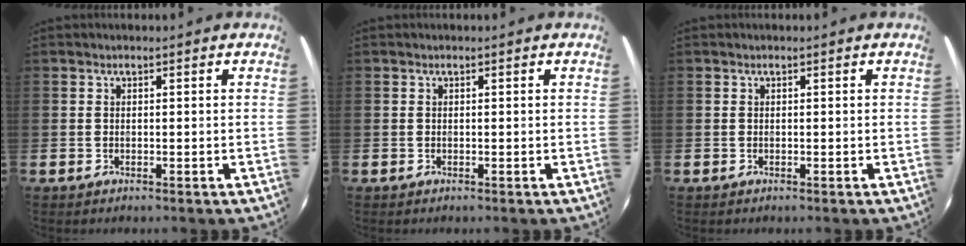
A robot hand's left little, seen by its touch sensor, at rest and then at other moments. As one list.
[{"total": 0.0}, {"total": 0.0}]